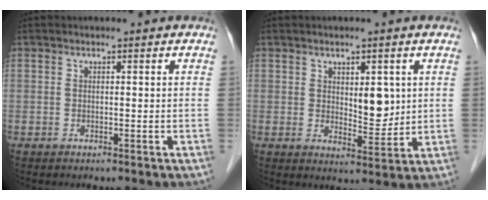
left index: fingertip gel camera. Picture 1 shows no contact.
{"total": 4.6, "force": [1.4, 2.1, 3.9], "torque": [-0.059, -0.007, 0.026]}